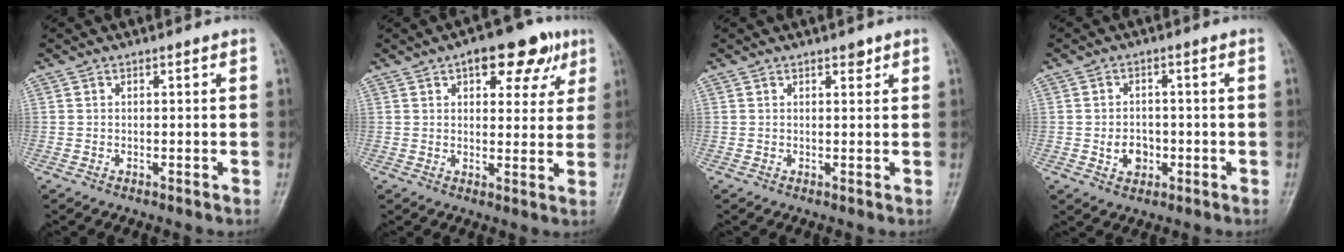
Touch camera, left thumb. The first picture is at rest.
{"total": 11.1, "force": [5.8, 5.5, 7.7], "torque": [-0.058, -0.008, 0.071]}
{"total": 1.3, "force": [1.0, 0.6, 0.7], "torque": [-0.002, -0.005, 0.012]}
{"total": 4.3, "force": [-1.0, 3.5, 2.4], "torque": [-0.020, 0.006, -0.014]}